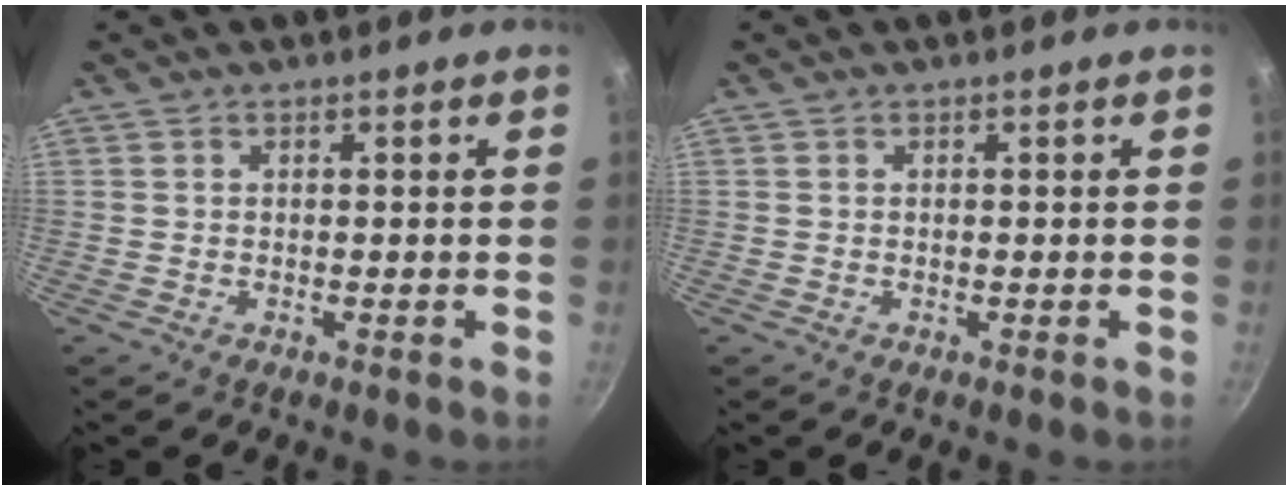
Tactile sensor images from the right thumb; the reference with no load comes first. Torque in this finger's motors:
{"motor_torque": [-0.17, 0.17, -0.09, 0.09, 0.00]}